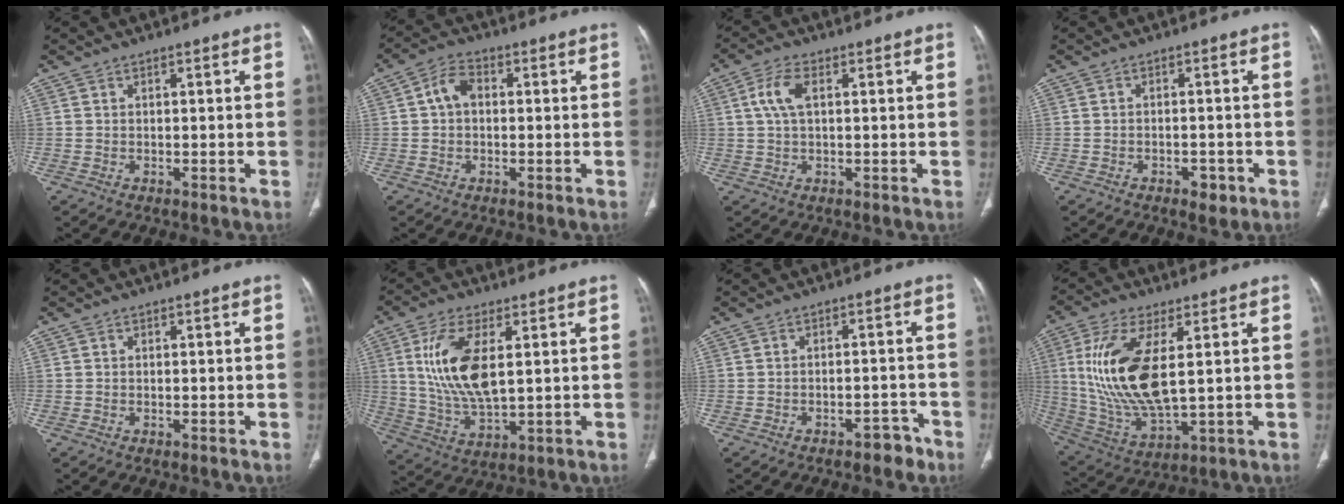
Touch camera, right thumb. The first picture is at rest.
{"total": 4.9, "force": [0.4, 3.4, 3.4], "torque": [-0.056, 0.017, 0.001]}
{"total": 5.2, "force": [1.3, 2.6, 4.4], "torque": [-0.102, 0.012, 0.024]}
{"total": 2.9, "force": [-1.5, 1.7, 1.8], "torque": [-0.016, 0.007, -0.015]}
{"total": 0.0}
{"total": 13.4, "force": [3.1, 5.8, 11.7], "torque": [-0.241, -0.021, 0.069]}
{"total": 3.8, "force": [-2.8, 2.0, 1.5], "torque": [-0.011, 0.031, -0.031]}
{"total": 17.6, "force": [3.2, 7.3, 15.7], "torque": [-0.333, -0.024, 0.072]}